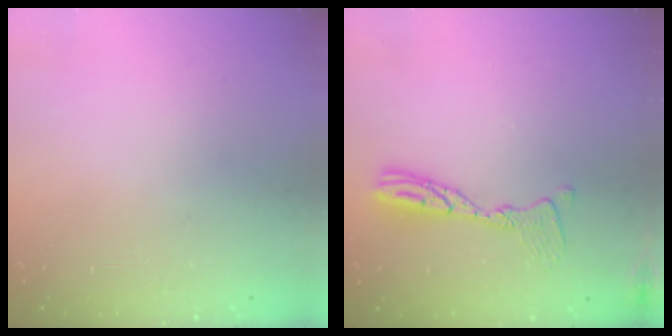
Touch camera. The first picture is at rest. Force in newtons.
{"total": 10.8, "press": 10.8, "slide": 1.0}